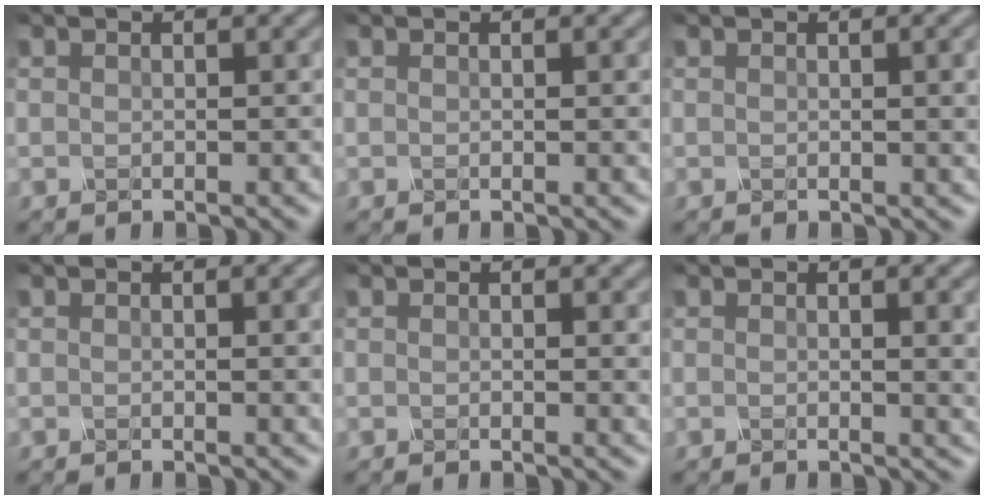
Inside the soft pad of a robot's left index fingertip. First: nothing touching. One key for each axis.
{"total": 0.9, "fx": 0.1, "fy": 0.2, "fz": 0.9, "tx": -0.006, "ty": 0.001, "tz": -0.002}
{"total": 3.2, "fx": 0.3, "fy": 1.0, "fz": 3.0, "tx": -0.026, "ty": 0.006, "tz": 0.000}
{"total": 2.3, "fx": 0.2, "fy": 0.7, "fz": 2.2, "tx": -0.018, "ty": 0.003, "tz": -0.001}
{"total": 1.2, "fx": 0.2, "fy": 0.3, "fz": 1.2, "tx": -0.009, "ty": -0.001, "tz": 0.000}
{"total": 4.0, "fx": 0.5, "fy": 1.4, "fz": 3.8, "tx": -0.029, "ty": 0.004, "tz": 0.005}